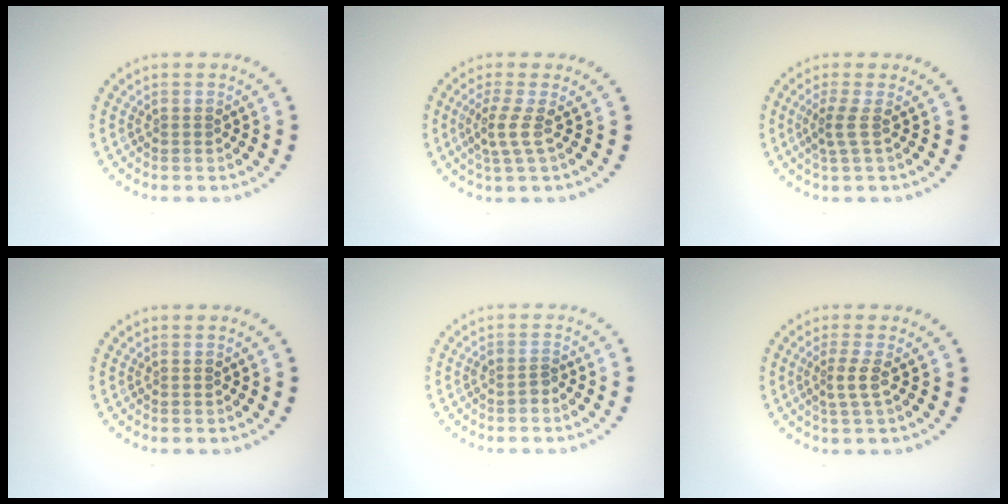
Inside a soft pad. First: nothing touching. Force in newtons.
{"total": 2.1, "press": 1.4, "slide": 1.5}
{"total": 1.9, "press": 1.2, "slide": 1.4}
{"total": 0.0}
{"total": 1.1, "press": 0.8, "slide": 0.7}
{"total": 1.7, "press": 1.3, "slide": 1.2}